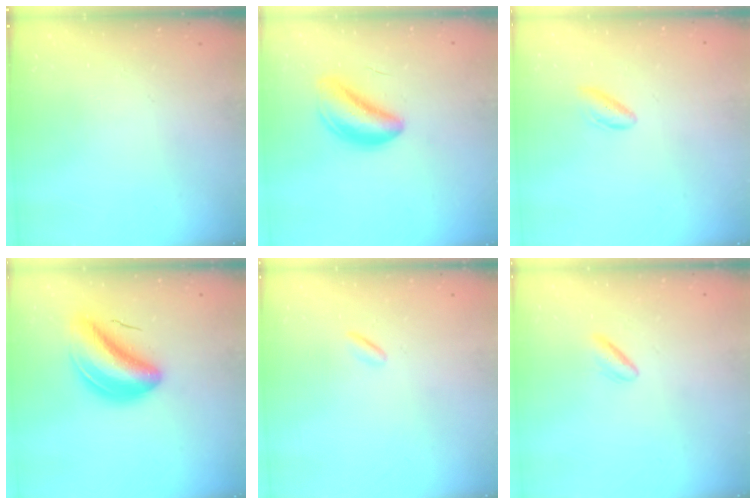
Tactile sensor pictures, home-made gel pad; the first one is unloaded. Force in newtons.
{"total": 5.4, "press": 5.0, "slide": 1.9}
{"total": 3.7, "press": 3.5, "slide": 1.2}
{"total": 10.1, "press": 9.7, "slide": 3.0}
{"total": 1.2, "press": 1.0, "slide": 0.6}
{"total": 2.7, "press": 2.4, "slide": 1.2}